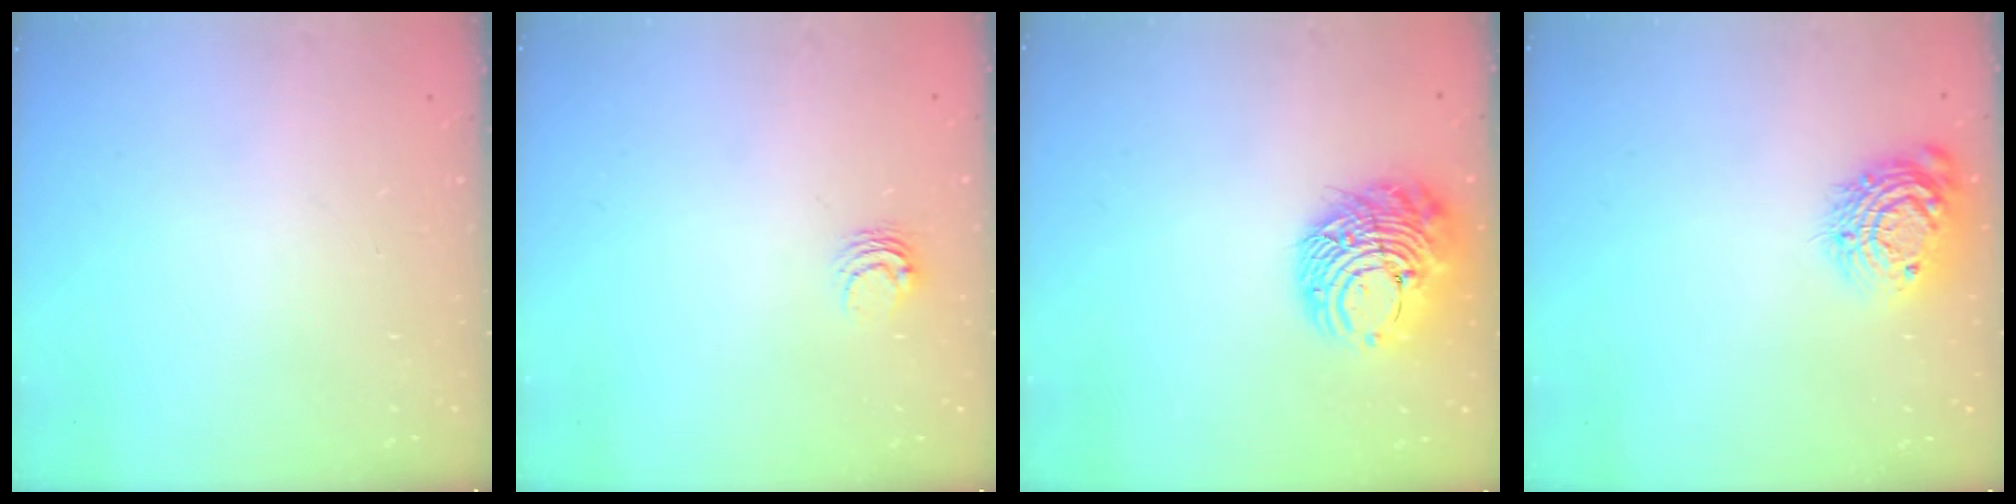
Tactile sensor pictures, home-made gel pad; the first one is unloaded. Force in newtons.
{"total": 4.7, "press": 4.7, "slide": 0.2}
{"total": 12.4, "press": 12.3, "slide": 1.6}
{"total": 12.8, "press": 12.8, "slide": 0.8}